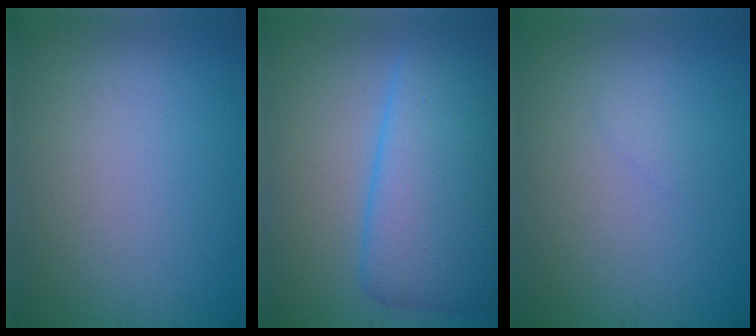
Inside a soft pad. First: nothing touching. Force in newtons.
{"total": 8.0, "press": 8.0, "slide": 0.3}
{"total": 0.5, "press": 0.5, "slide": 0.1}